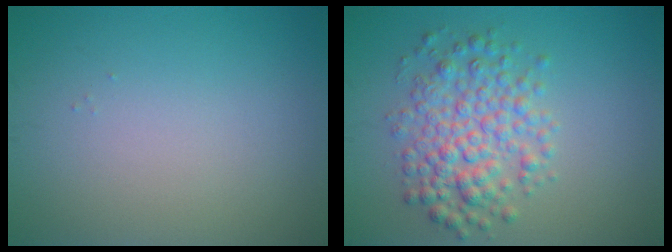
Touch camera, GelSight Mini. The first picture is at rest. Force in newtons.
{"total": 5.2, "press": 5.2, "slide": 0.1}